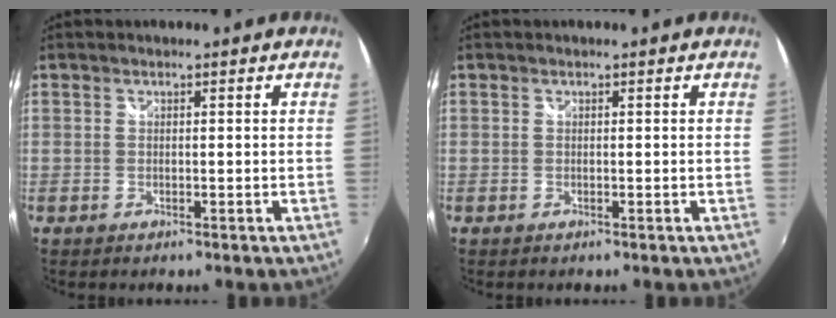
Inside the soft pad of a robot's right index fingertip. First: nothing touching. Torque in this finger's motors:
{"motor_torque": [0.00, 0.00, 0.00, 0.00]}